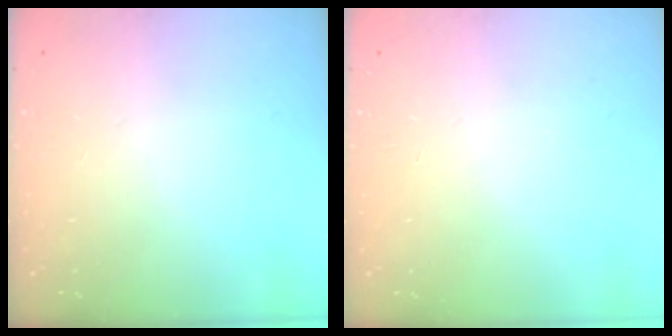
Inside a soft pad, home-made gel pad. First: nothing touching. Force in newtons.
{"total": 0.0}